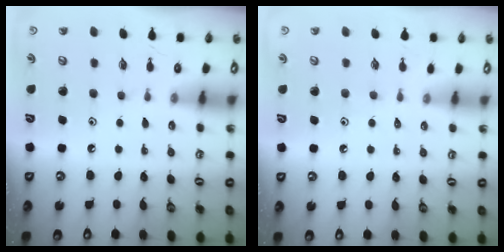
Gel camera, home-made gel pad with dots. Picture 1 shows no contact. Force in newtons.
{"total": 2.4, "press": 2.4, "slide": 0.4}